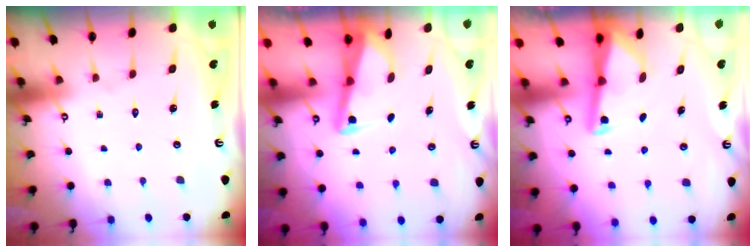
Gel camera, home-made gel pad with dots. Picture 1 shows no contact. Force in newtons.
{"total": 3.0, "press": 3.0, "slide": 0.4}
{"total": 3.1, "press": 3.1, "slide": 0.4}